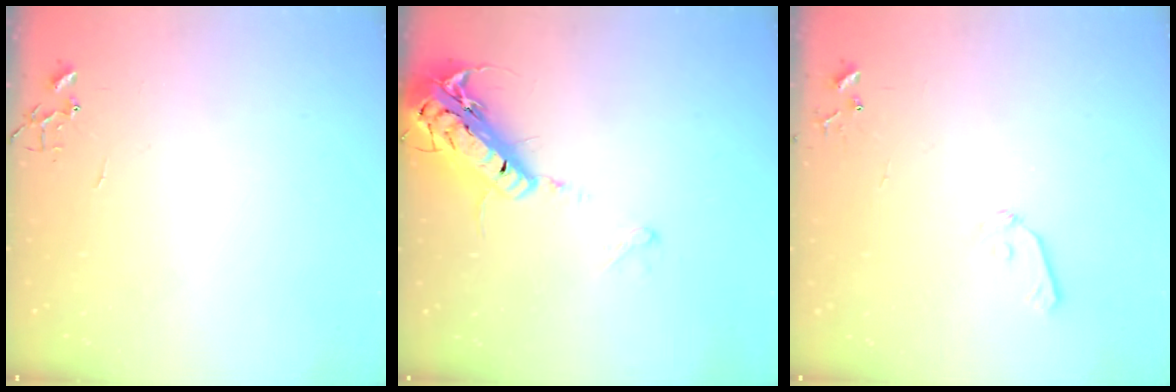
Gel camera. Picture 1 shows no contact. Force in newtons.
{"total": 20.3, "press": 19.9, "slide": 3.9}
{"total": 7.3, "press": 7.3, "slide": 0.7}